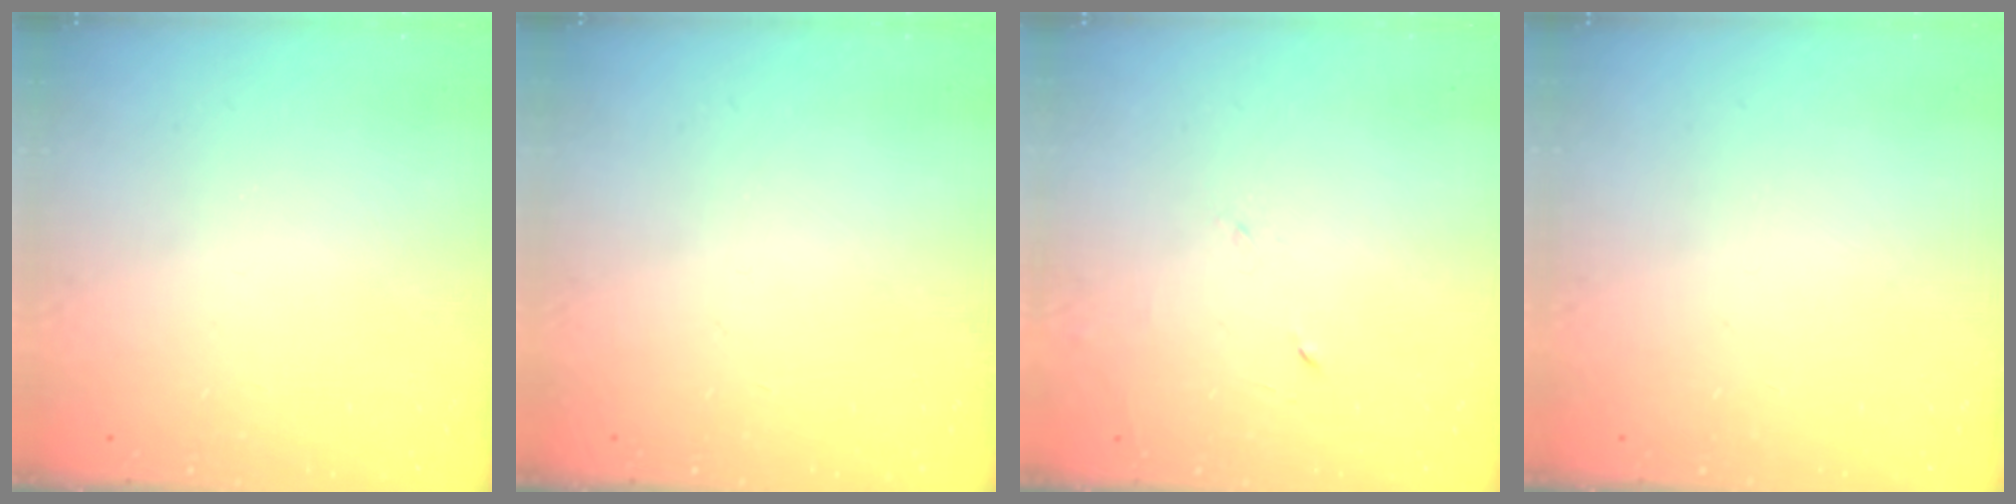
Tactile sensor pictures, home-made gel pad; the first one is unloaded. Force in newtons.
{"total": 0.0}
{"total": 3.8, "press": 3.7, "slide": 0.9}
{"total": 0.0}